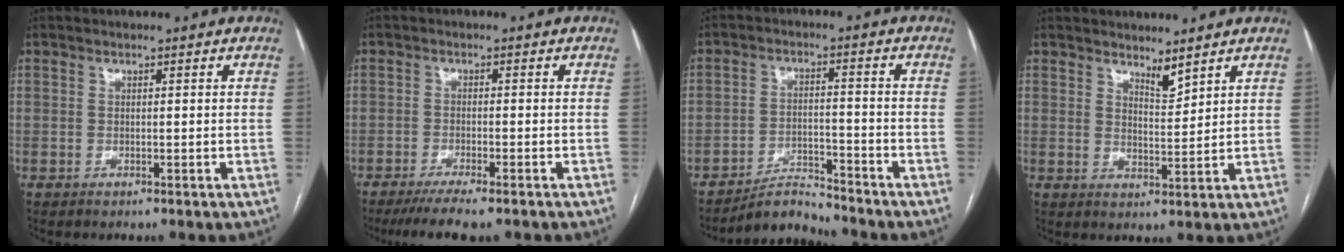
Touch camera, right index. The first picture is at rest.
{"total": 7.0, "force": [-5.6, 0.6, 4.2], "torque": [-0.061, -0.014, -0.088]}
{"total": 5.0, "force": [-5.0, 0.4, -0.3], "torque": [0.005, 0.002, -0.083]}
{"total": 3.0, "force": [2.7, 0.4, 1.2], "torque": [-0.023, -0.014, 0.053]}